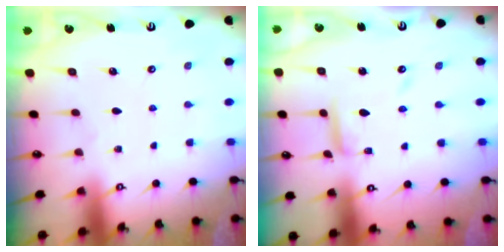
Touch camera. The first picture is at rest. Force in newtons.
{"total": 8.3, "press": 8.3, "slide": 0.3}